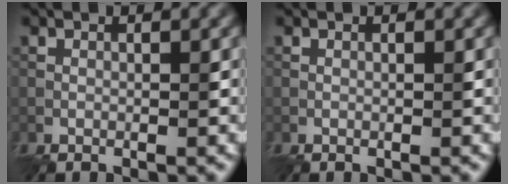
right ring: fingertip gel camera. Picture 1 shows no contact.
{"total": 0.0}